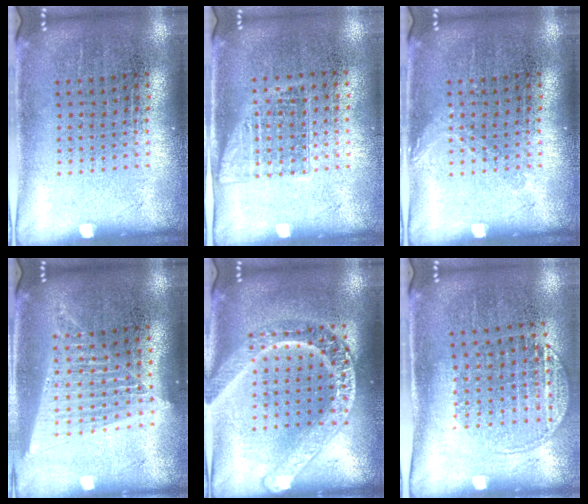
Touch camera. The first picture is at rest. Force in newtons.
{"total": 1.0, "press": 0.9, "slide": 0.6}
{"total": 0.8, "press": 0.8, "slide": 0.2}
{"total": 1.6, "press": 1.4, "slide": 0.7}
{"total": 3.2, "press": 3.2, "slide": 0.4}
{"total": 1.5, "press": 1.3, "slide": 0.8}